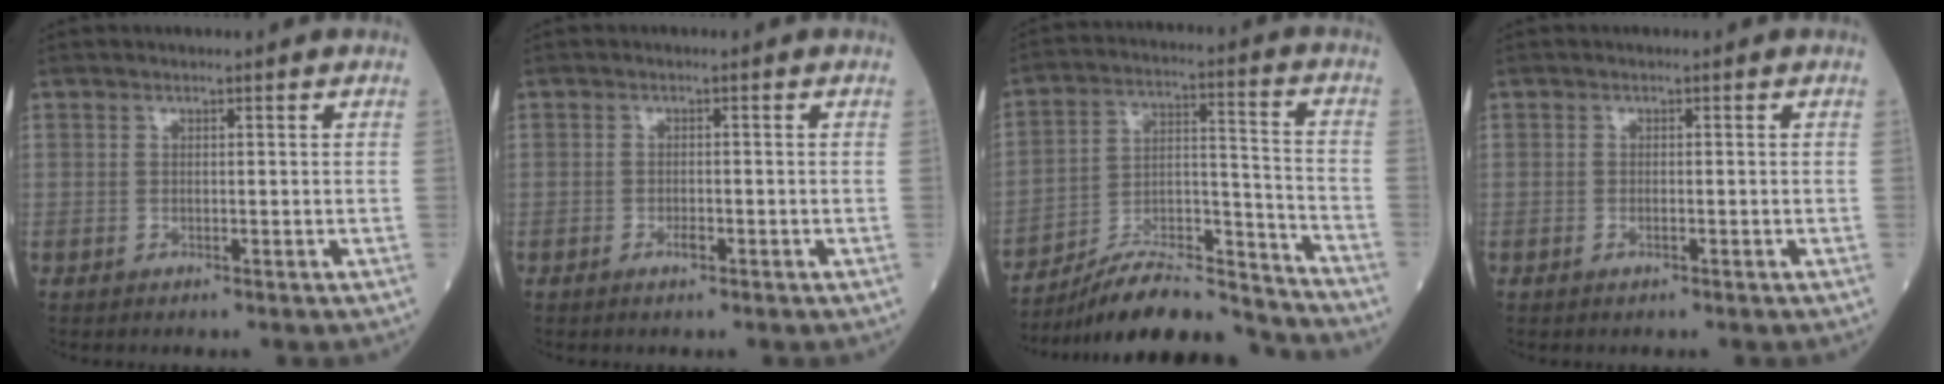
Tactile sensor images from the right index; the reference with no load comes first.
{"total": 1.4, "force": [-0.7, 0.5, 1.1], "torque": [-0.020, 0.000, -0.011]}
{"total": 17.3, "force": [-16.4, 1.7, 5.2], "torque": [-0.090, 0.033, -0.275]}
{"total": 0.9, "force": [-0.4, 0.2, 0.8], "torque": [-0.017, -0.001, -0.005]}